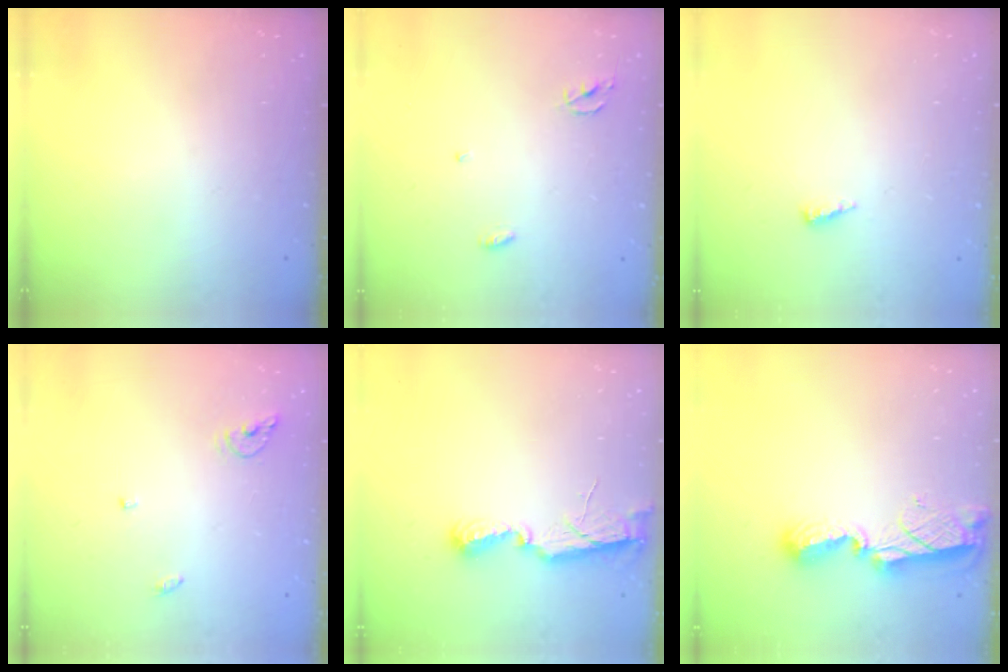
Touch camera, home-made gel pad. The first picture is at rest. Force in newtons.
{"total": 3.1, "press": 3.1, "slide": 0.2}
{"total": 2.5, "press": 2.5, "slide": 0.2}
{"total": 6.1, "press": 6.1, "slide": 0.6}
{"total": 7.0, "press": 7.0, "slide": 0.5}
{"total": 8.5, "press": 8.4, "slide": 1.2}